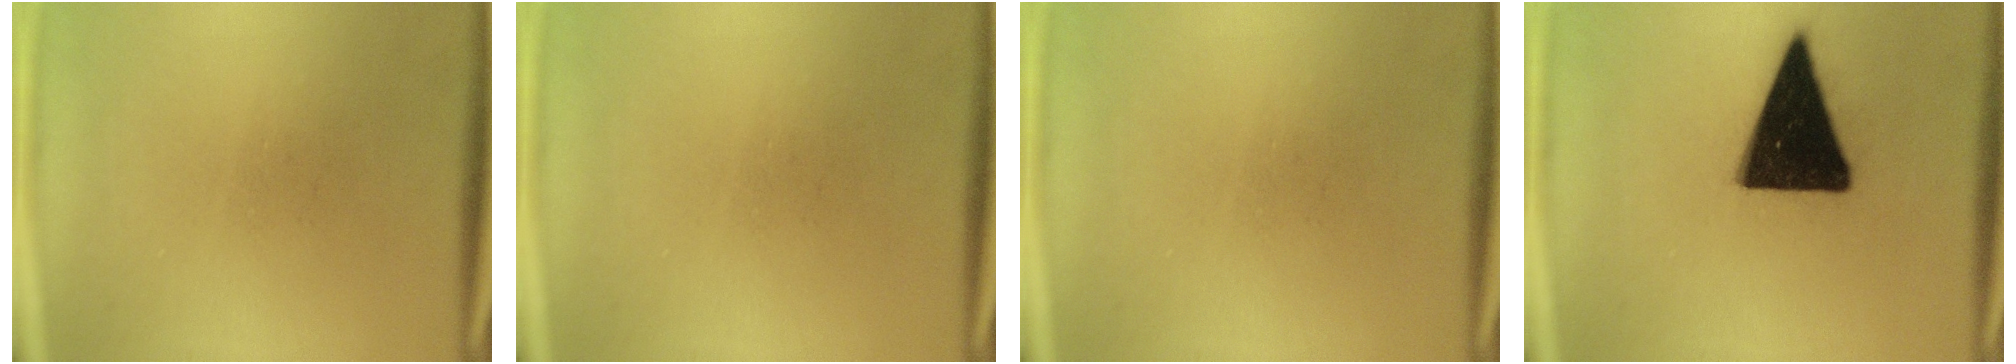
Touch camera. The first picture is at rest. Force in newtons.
{"total": 0.0}
{"total": 0.0}
{"total": 19.4}